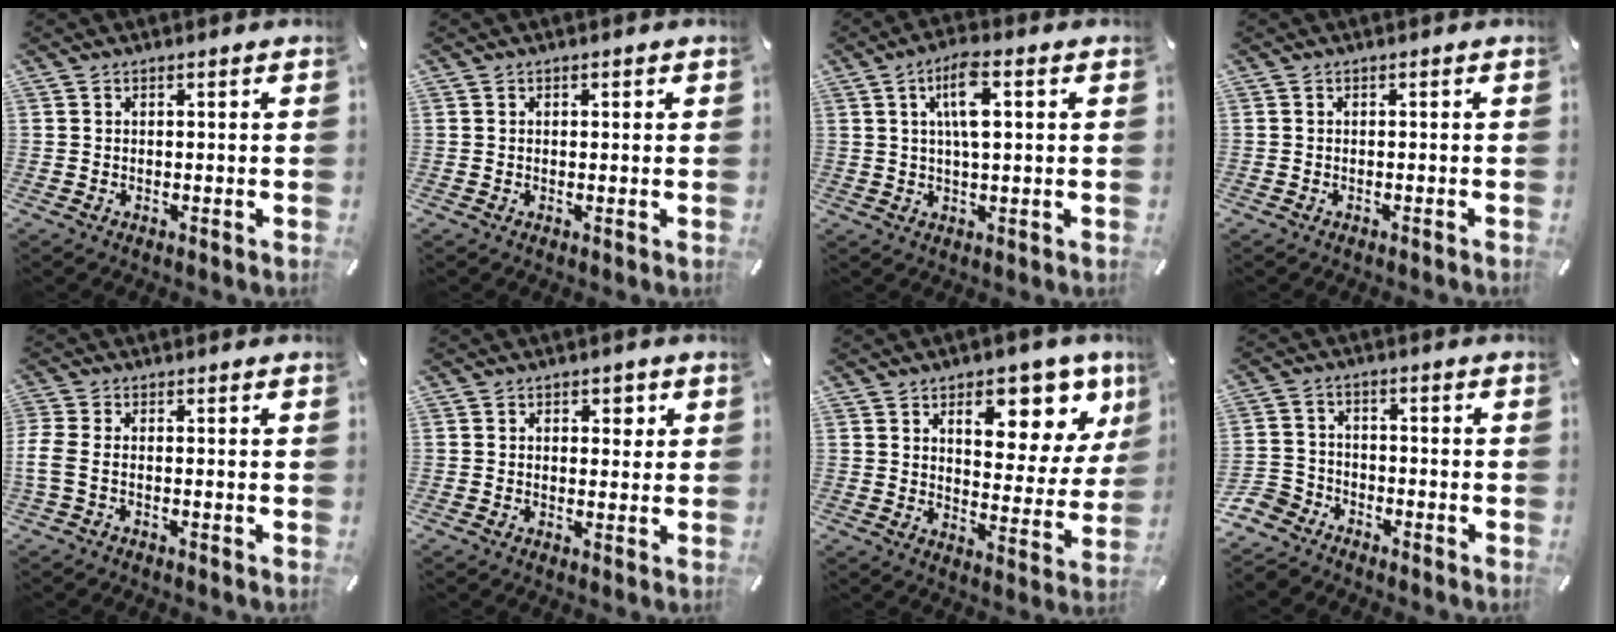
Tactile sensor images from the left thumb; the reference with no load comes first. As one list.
[{"total": 0.6, "force": [0.1, 0.4, 0.3], "torque": [-0.006, 0.003, 0.001]}, {"total": 8.4, "force": [2.3, 2.6, 7.6], "torque": [-0.150, 0.002, 0.033]}, {"total": 0.6, "force": [-0.5, 0.0, 0.1], "torque": [-0.004, -0.003, -0.010]}, {"total": 3.8, "force": [-1.1, 1.6, 3.3], "torque": [-0.075, -0.005, -0.021]}, {"total": 2.7, "force": [0.7, 2.1, 1.6], "torque": [-0.012, -0.003, 0.004]}, {"total": 13.7, "force": [7.8, 7.5, 8.4], "torque": [-0.088, -0.056, 0.126]}, {"total": 7.6, "force": [-5.9, 4.5, 1.6], "torque": [-0.051, 0.026, -0.120]}]